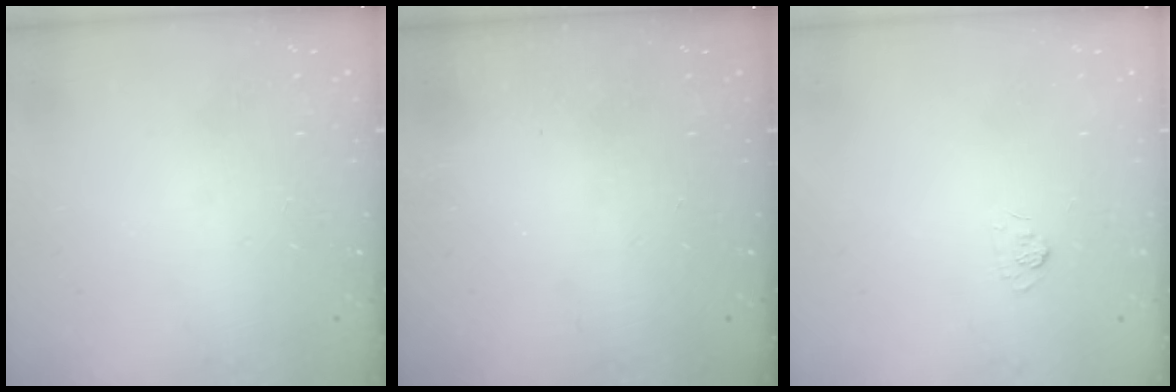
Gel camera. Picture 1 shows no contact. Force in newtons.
{"total": 2.3, "press": 2.2, "slide": 0.7}
{"total": 2.2, "press": 1.8, "slide": 1.3}